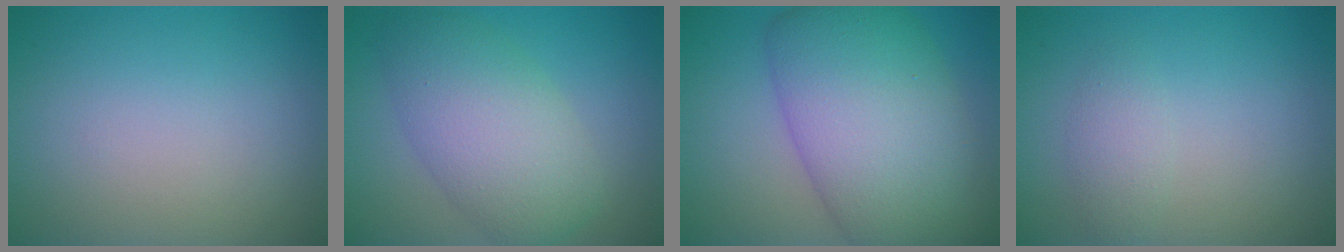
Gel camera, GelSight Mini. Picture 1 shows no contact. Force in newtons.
{"total": 6.8, "press": 6.8, "slide": 0.2}
{"total": 12.3, "press": 12.2, "slide": 0.6}
{"total": 1.6, "press": 1.6, "slide": 0.1}